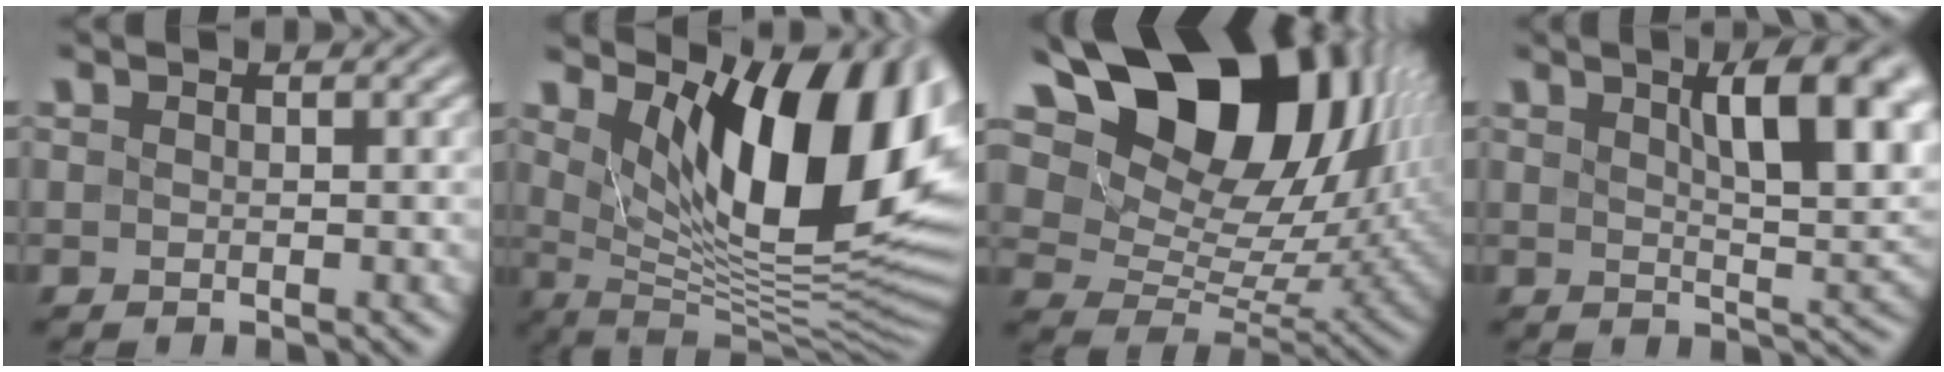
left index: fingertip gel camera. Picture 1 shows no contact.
{"total": 15.0, "force": [5.4, 6.1, 12.6], "torque": [-0.165, -0.014, 0.089]}
{"total": 17.3, "force": [8.2, 10.3, 11.2], "torque": [-0.195, 0.023, 0.141]}
{"total": 9.3, "force": [3.3, 2.9, 8.2], "torque": [-0.113, 0.006, 0.055]}